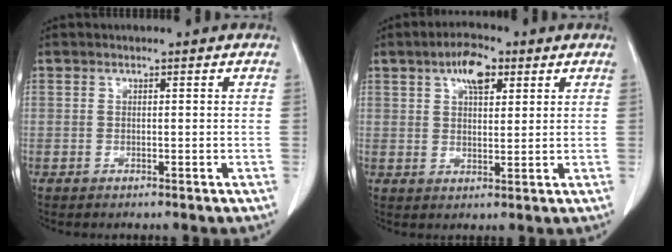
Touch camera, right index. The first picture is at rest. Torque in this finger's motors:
{"motor_torque": [0.12, 0.15, 0.08, 0.08]}